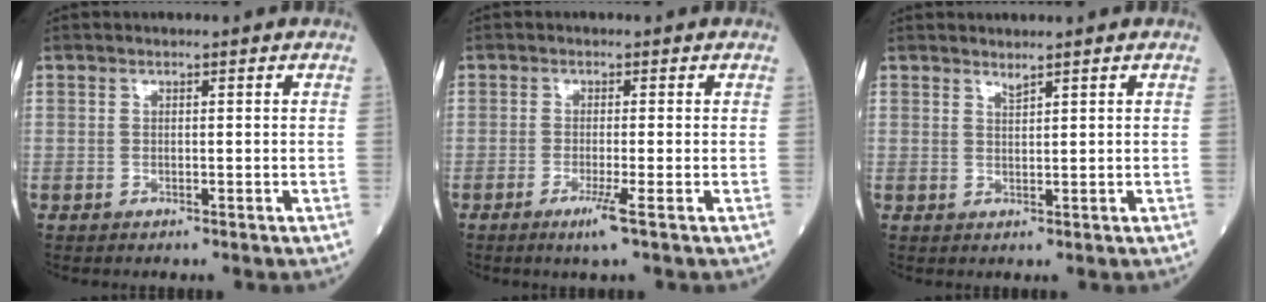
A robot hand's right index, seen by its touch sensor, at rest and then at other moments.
{"total": 2.9, "force": [-1.6, -0.6, 2.4], "torque": [-0.048, -0.010, -0.033]}
{"total": 1.0, "force": [0.9, -0.2, 0.3], "torque": [-0.009, -0.009, 0.018]}